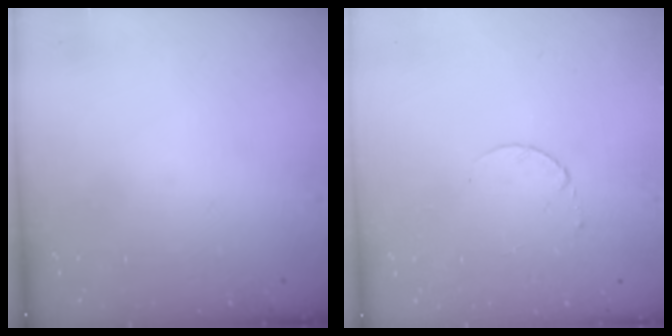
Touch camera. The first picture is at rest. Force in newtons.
{"total": 2.6, "press": 2.6, "slide": 0.3}